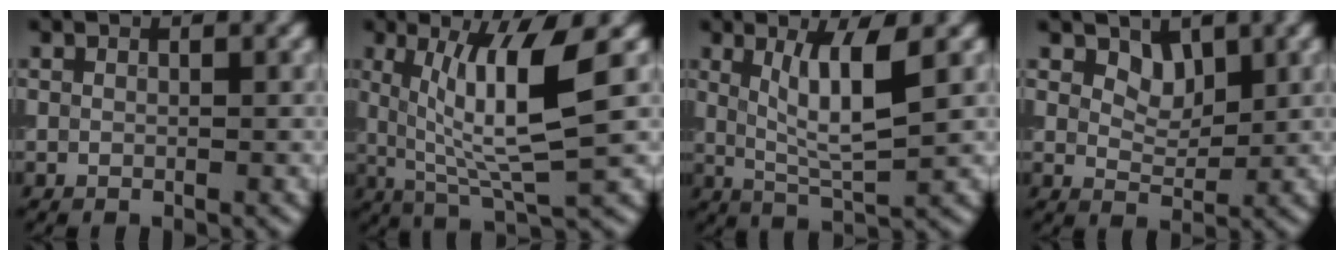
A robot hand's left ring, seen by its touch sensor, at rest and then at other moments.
{"total": 8.0, "force": [1.7, 1.6, 7.7], "torque": [-0.130, -0.008, 0.034]}
{"total": 5.4, "force": [1.6, 1.0, 5.1], "torque": [-0.096, -0.009, 0.034]}
{"total": 2.2, "force": [1.5, 1.3, 1.1], "torque": [-0.019, -0.009, 0.021]}